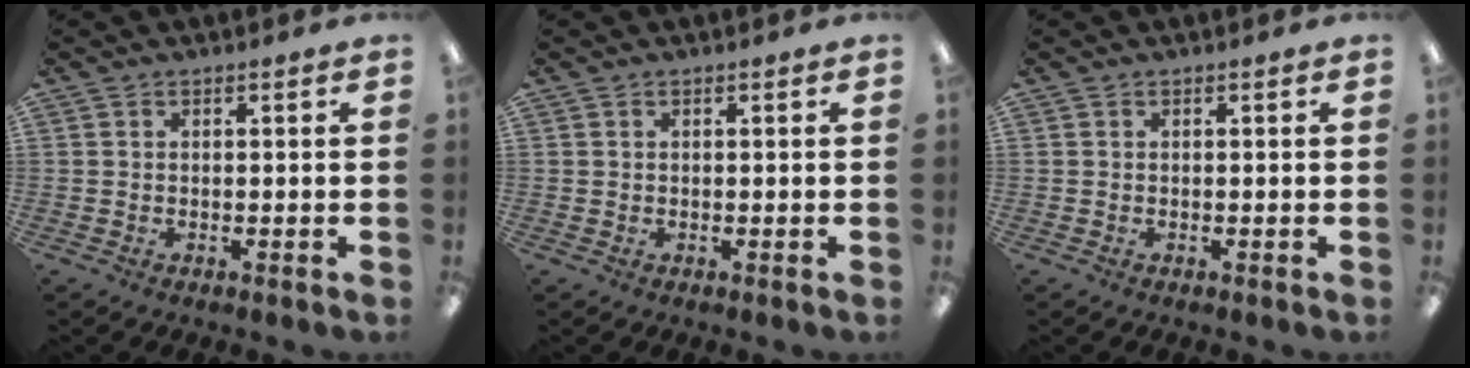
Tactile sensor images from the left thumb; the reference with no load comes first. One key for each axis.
{"total": 0.0}
{"total": 0.0}